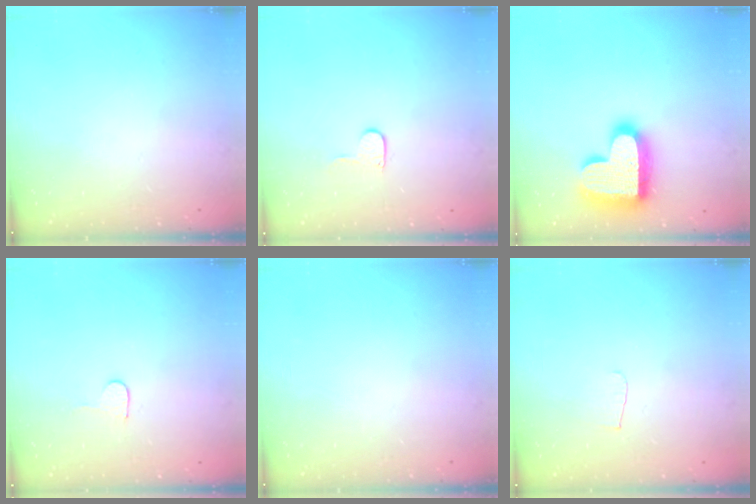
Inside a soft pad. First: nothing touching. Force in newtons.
{"total": 3.8, "press": 3.8, "slide": 0.4}
{"total": 20.8, "press": 20.7, "slide": 1.5}
{"total": 2.3, "press": 2.3, "slide": 0.2}
{"total": 0.0}
{"total": 4.3, "press": 4.2, "slide": 0.4}